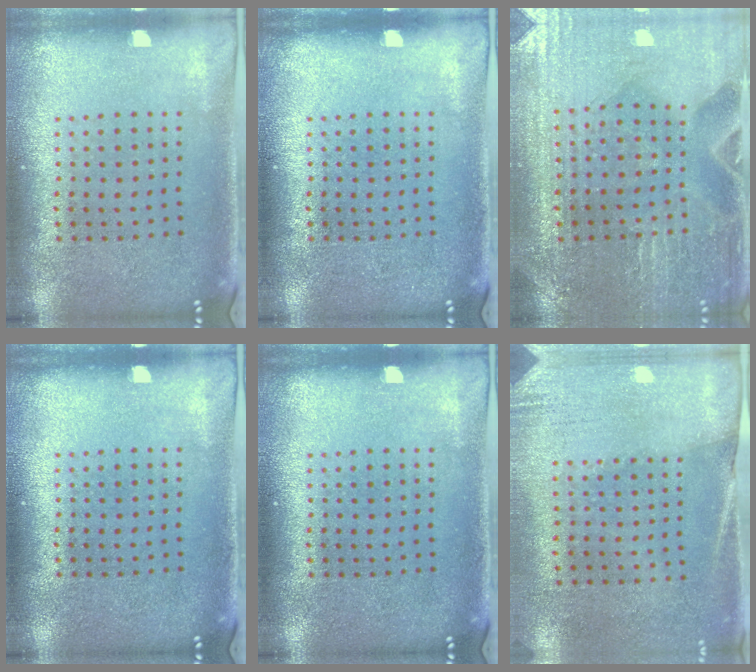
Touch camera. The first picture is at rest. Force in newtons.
{"total": 0.0}
{"total": 1.2, "press": 1.2, "slide": 0.0}
{"total": 0.0}
{"total": 0.0}
{"total": 2.6, "press": 2.3, "slide": 1.3}